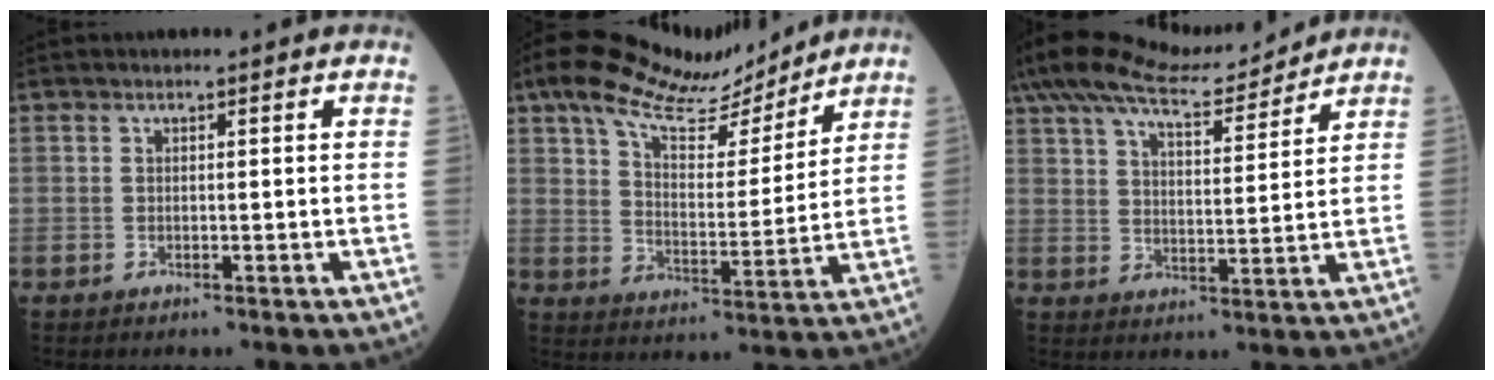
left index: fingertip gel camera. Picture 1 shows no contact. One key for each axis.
{"total": 14.9, "fx": 12.4, "fy": 3.8, "fz": 7.4, "tx": -0.134, "ty": 0.013, "tz": 0.198}
{"total": 14.3, "fx": 13.0, "fy": 1.7, "fz": 5.8, "tx": -0.118, "ty": 0.018, "tz": 0.214}